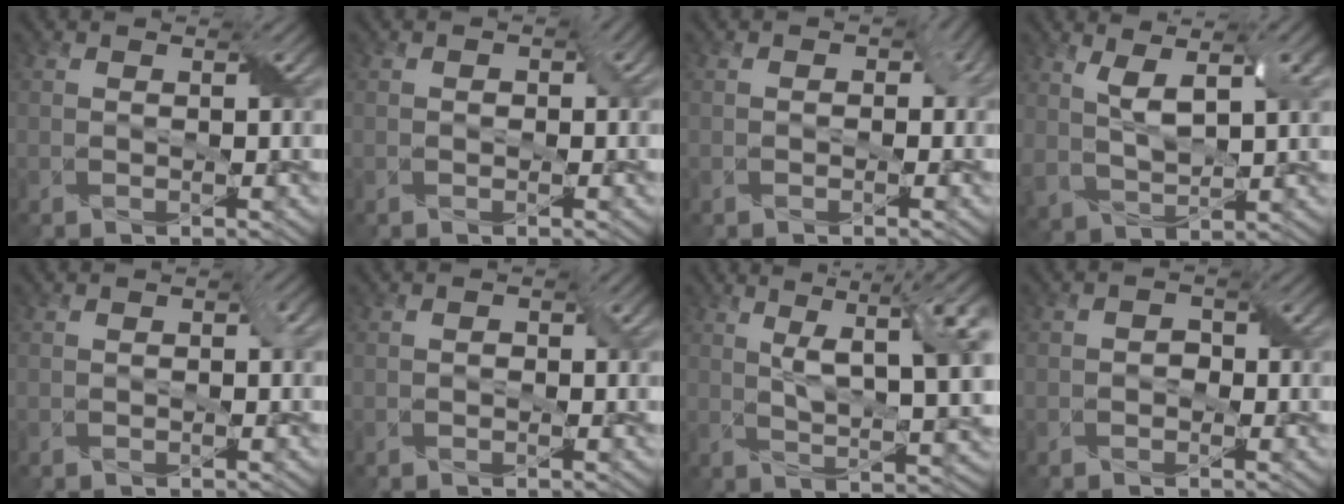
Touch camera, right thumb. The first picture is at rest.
{"total": 1.3, "force": [-0.2, 1.1, 0.6], "torque": [-0.012, -0.002, -0.004]}
{"total": 2.3, "force": [-0.3, 2.0, 1.2], "torque": [-0.012, -0.001, -0.004]}
{"total": 7.8, "force": [2.9, 3.4, 6.3], "torque": [-0.133, -0.001, 0.059]}
{"total": 1.0, "force": [-0.2, 0.6, 0.7], "torque": [-0.008, 0.000, -0.004]}
{"total": 1.0, "force": [-0.4, 0.8, 0.5], "torque": [-0.006, -0.002, -0.008]}
{"total": 11.5, "force": [3.3, 4.0, 10.3], "torque": [-0.170, 0.008, 0.050]}
{"total": 1.4, "force": [-0.8, 1.1, 0.3], "torque": [-0.008, -0.002, -0.015]}